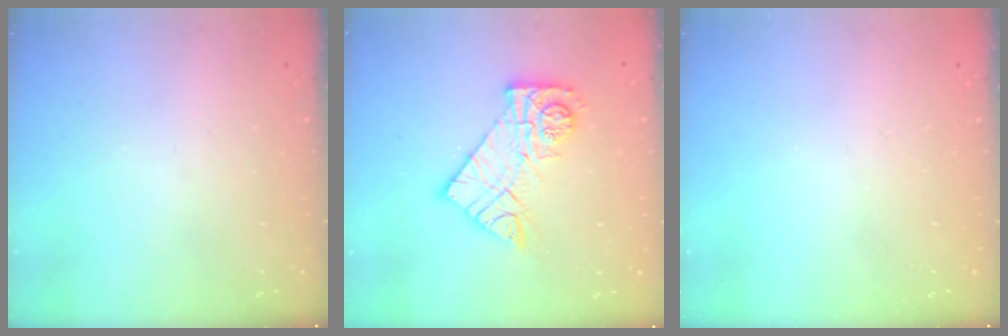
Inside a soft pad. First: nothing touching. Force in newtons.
{"total": 13.7, "press": 13.7, "slide": 1.2}
{"total": 0.0}